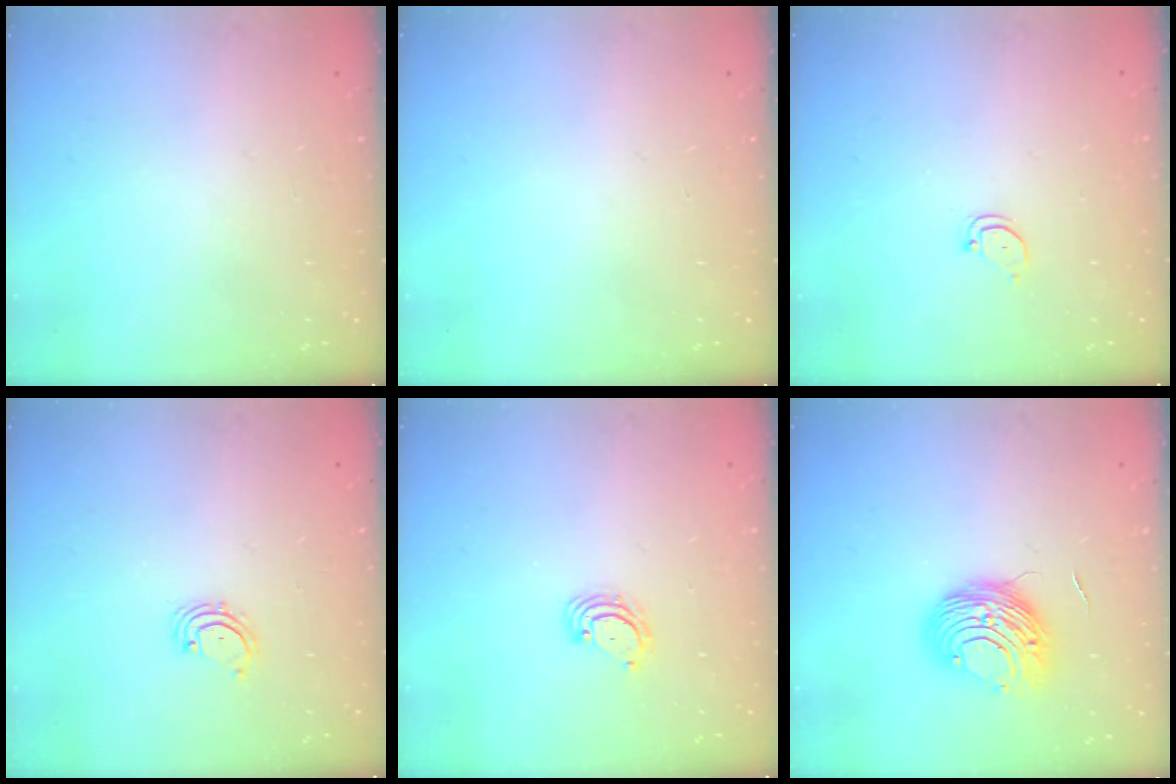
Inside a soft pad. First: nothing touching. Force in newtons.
{"total": 0.0}
{"total": 2.4, "press": 2.4, "slide": 0.2}
{"total": 2.3, "press": 2.3, "slide": 0.5}
{"total": 4.5, "press": 4.4, "slide": 0.5}
{"total": 9.7, "press": 9.6, "slide": 0.6}